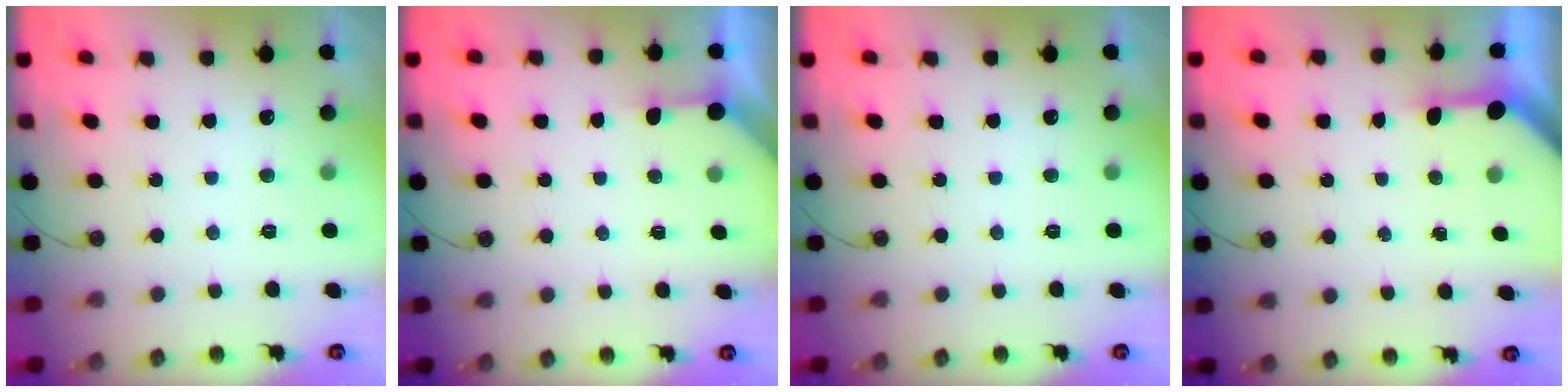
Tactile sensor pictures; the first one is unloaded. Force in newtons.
{"total": 2.2, "press": 2.2, "slide": 0.3}
{"total": 0.0}
{"total": 3.5, "press": 3.5, "slide": 0.4}